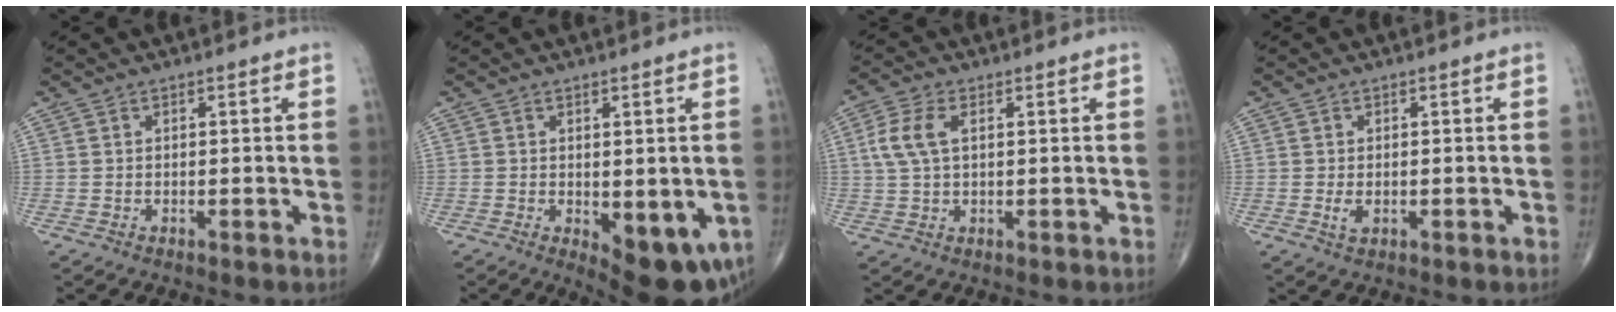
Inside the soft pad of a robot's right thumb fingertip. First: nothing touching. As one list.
[{"total": 11.3, "force": [-3.3, 4.9, 9.6], "torque": [-0.099, -0.011, -0.030]}, {"total": 6.1, "force": [1.4, 3.2, 4.9], "torque": [-0.123, 0.013, 0.028]}, {"total": 2.3, "force": [-0.4, 1.3, 1.9], "torque": [-0.037, -0.005, -0.005]}]